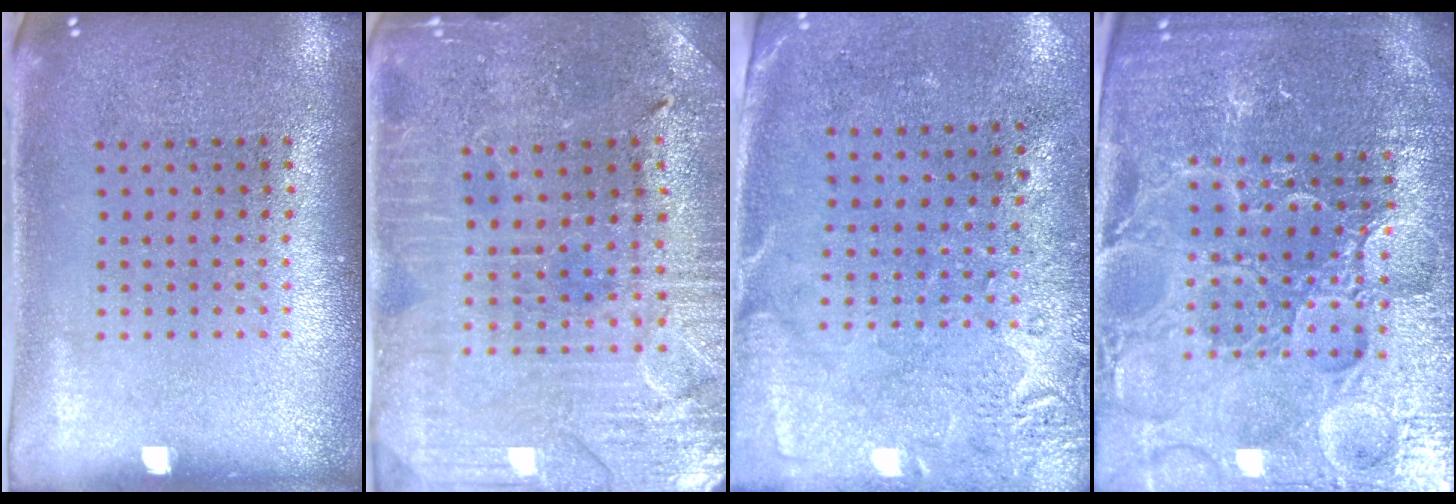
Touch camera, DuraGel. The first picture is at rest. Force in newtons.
{"total": 1.8, "press": 1.8, "slide": 0.4}
{"total": 2.7, "press": 2.2, "slide": 1.5}
{"total": 5.8, "press": 5.3, "slide": 2.2}